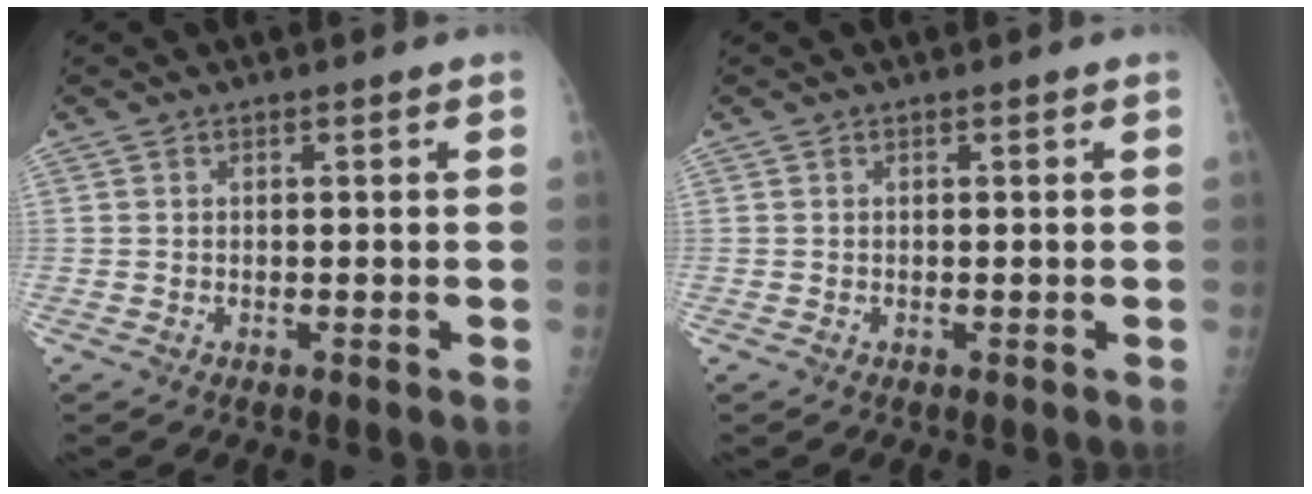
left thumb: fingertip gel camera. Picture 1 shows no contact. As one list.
[{"total": 0.0}]